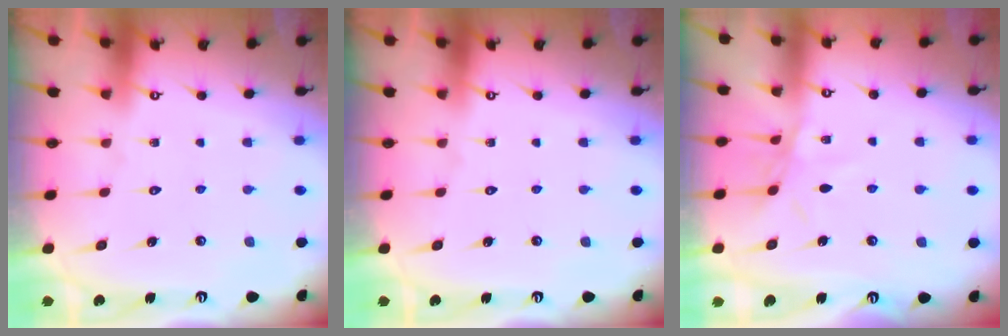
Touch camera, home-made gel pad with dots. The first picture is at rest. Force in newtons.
{"total": 0.0}
{"total": 6.8, "press": 6.7, "slide": 0.5}